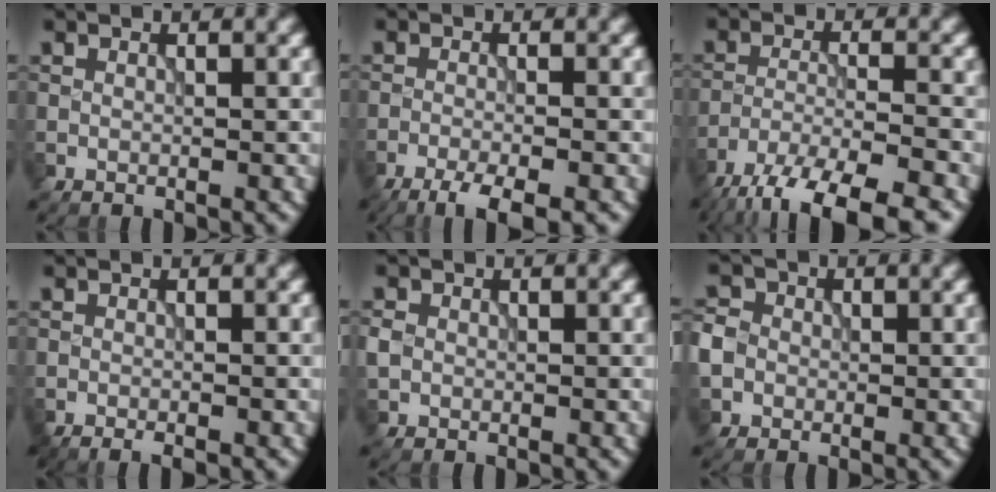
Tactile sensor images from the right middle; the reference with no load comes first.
{"total": 4.7, "force": [-3.3, 0.9, 3.2], "torque": [-0.054, -0.007, -0.062]}
{"total": 10.8, "force": [-8.7, 2.6, 5.8], "torque": [-0.101, -0.029, -0.137]}
{"total": 1.2, "force": [-0.9, 0.2, 0.8], "torque": [-0.008, -0.003, -0.015]}
{"total": 1.5, "force": [0.0, 1.4, 0.6], "torque": [-0.013, -0.001, -0.005]}
{"total": 4.7, "force": [-0.6, 4.3, 1.9], "torque": [-0.043, 0.019, -0.036]}